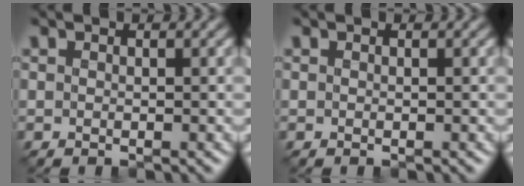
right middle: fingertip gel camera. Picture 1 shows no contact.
{"total": 0.0}